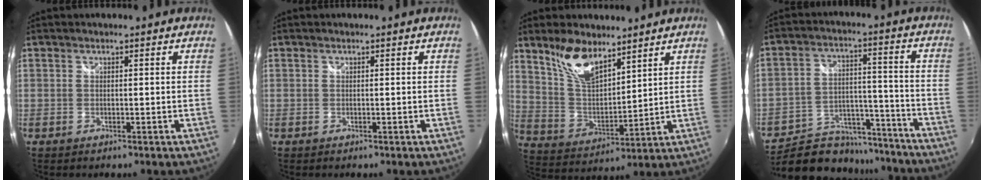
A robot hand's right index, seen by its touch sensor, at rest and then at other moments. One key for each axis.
{"total": 0.0}
{"total": 11.5, "fx": 8.1, "fy": 4.7, "fz": 6.7, "tx": -0.126, "ty": 0.005, "tz": 0.165}
{"total": 18.5, "fx": -14.9, "fy": 9.2, "fz": 5.8, "tx": -0.129, "ty": 0.039, "tz": -0.203}